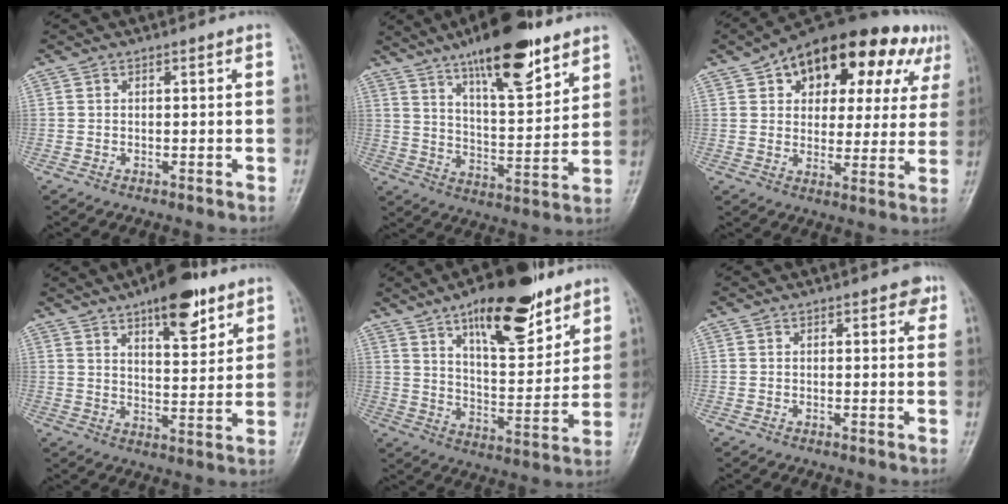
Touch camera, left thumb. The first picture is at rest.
{"total": 18.5, "force": [12.1, 5.7, 12.7], "torque": [-0.168, -0.061, 0.199]}
{"total": 22.5, "force": [11.1, 12.4, 15.1], "torque": [-0.166, 0.012, 0.156]}
{"total": 12.2, "force": [7.6, 4.6, 8.3], "torque": [-0.094, -0.041, 0.114]}
{"total": 18.7, "force": [11.8, 6.9, 12.7], "torque": [-0.152, -0.062, 0.191]}
{"total": 1.9, "force": [1.1, 1.1, 1.1], "torque": [0.003, -0.002, 0.008]}